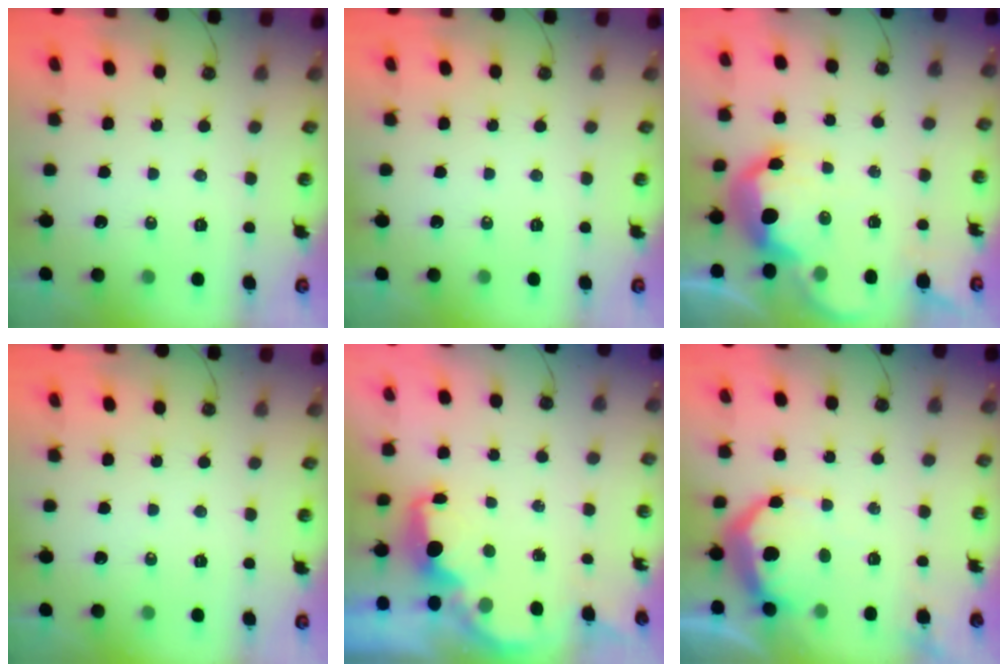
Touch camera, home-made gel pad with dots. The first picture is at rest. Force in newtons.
{"total": 0.0}
{"total": 11.4, "press": 11.4, "slide": 0.9}
{"total": 0.0}
{"total": 2.8, "press": 2.7, "slide": 0.9}
{"total": 10.0, "press": 10.0, "slide": 0.7}